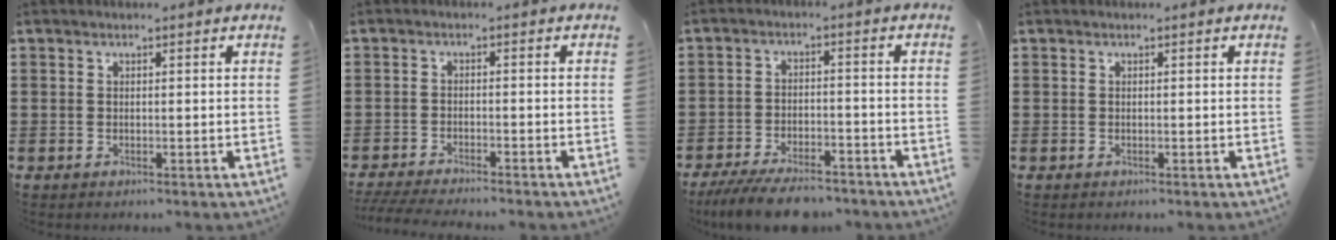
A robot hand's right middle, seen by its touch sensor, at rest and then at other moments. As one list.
[{"total": 3.2, "force": [-3.1, -0.1, 0.9], "torque": [-0.023, -0.007, -0.063]}, {"total": 6.6, "force": [-5.9, 1.2, 2.7], "torque": [-0.050, 0.001, -0.110]}, {"total": 0.0}]